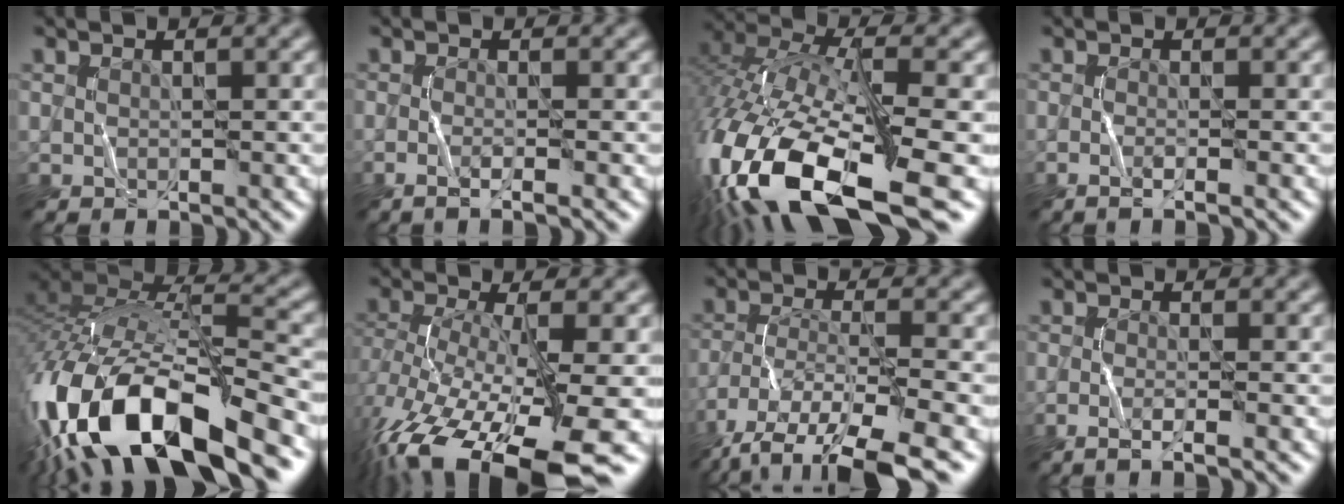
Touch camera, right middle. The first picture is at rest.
{"total": 2.0, "force": [-1.0, 0.6, 1.7], "torque": [-0.017, 0.004, -0.026]}
{"total": 17.7, "force": [-7.0, 7.4, 14.4], "torque": [-0.321, -0.017, -0.116]}
{"total": 1.7, "force": [-0.8, 0.5, 1.4], "torque": [-0.011, 0.005, -0.020]}
{"total": 17.9, "force": [-8.7, 7.3, 13.8], "torque": [-0.272, -0.010, -0.138]}
{"total": 14.3, "force": [-7.7, 5.0, 10.9], "torque": [-0.226, -0.029, -0.108]}
{"total": 12.8, "force": [-9.8, 3.9, 7.2], "torque": [-0.150, -0.030, -0.140]}
{"total": 2.4, "force": [-1.2, 0.6, 2.0], "torque": [-0.024, 0.004, -0.032]}